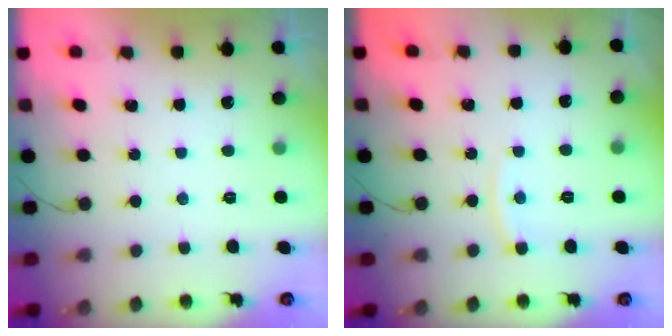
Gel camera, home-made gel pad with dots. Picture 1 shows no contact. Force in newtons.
{"total": 4.1, "press": 4.0, "slide": 0.6}